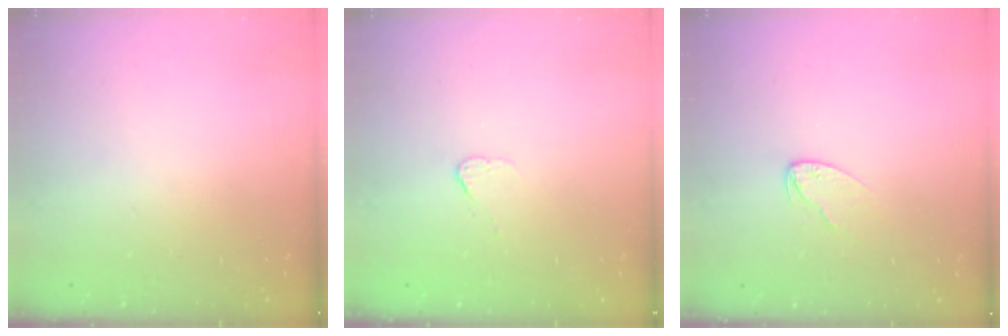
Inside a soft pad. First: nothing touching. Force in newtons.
{"total": 2.7, "press": 2.7, "slide": 0.3}
{"total": 4.8, "press": 4.8, "slide": 0.4}